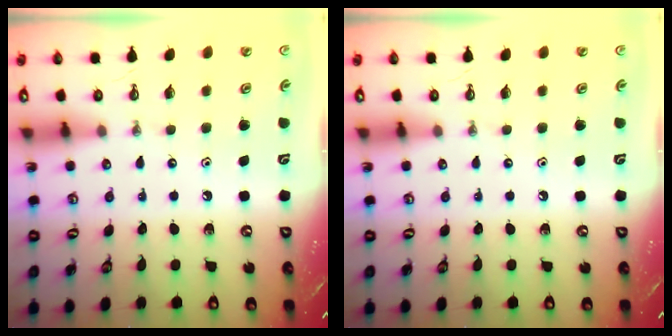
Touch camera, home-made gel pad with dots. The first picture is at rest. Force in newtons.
{"total": 0.0}